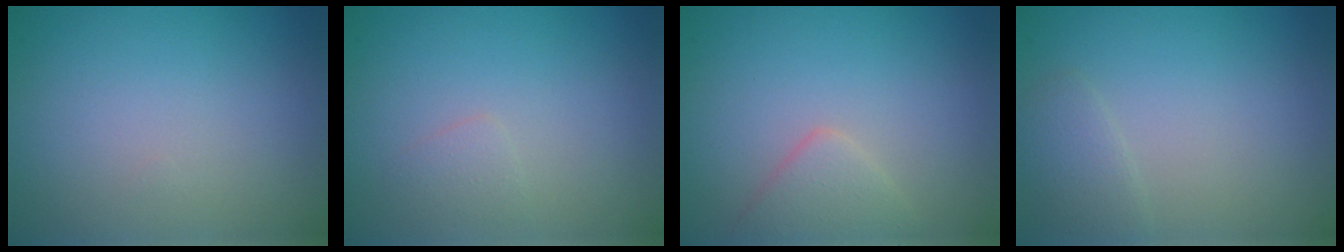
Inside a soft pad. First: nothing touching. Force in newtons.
{"total": 0.9, "press": 0.9, "slide": 0.1}
{"total": 2.2, "press": 2.2, "slide": 0.1}
{"total": 1.6, "press": 1.6, "slide": 0.1}